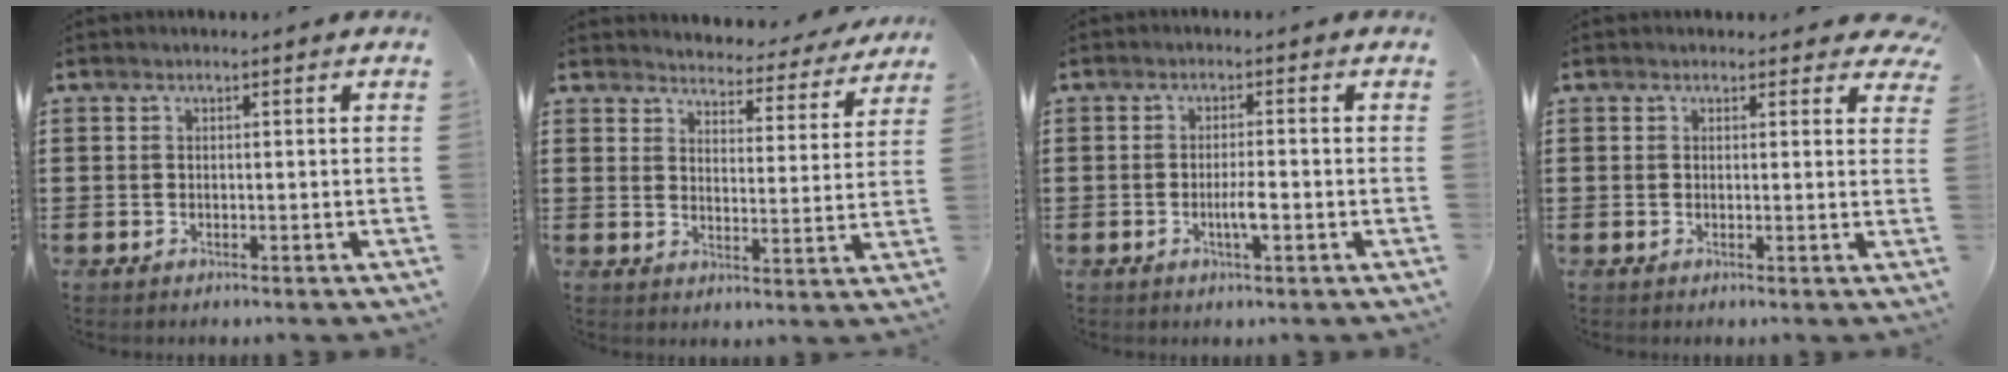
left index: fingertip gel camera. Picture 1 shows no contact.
{"total": 3.9, "force": [3.9, 0.2, 0.1], "torque": [-0.016, -0.033, 0.063]}
{"total": 3.2, "force": [-0.8, 0.6, 3.0], "torque": [-0.052, 0.001, -0.013]}
{"total": 1.8, "force": [1.4, 0.9, 0.6], "torque": [-0.008, 0.002, 0.024]}